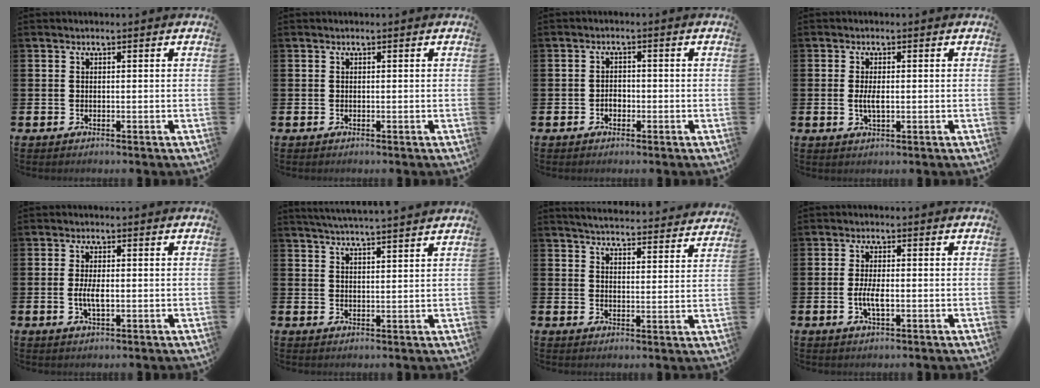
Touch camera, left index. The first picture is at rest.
{"total": 0.0}
{"total": 1.6, "force": [-0.6, 1.2, 0.8], "torque": [-0.013, 0.003, -0.014]}
{"total": 2.3, "force": [-0.1, 0.9, 2.2], "torque": [-0.038, 0.000, -0.003]}
{"total": 3.1, "force": [-0.3, 1.3, 2.8], "torque": [-0.050, 0.001, -0.006]}
{"total": 4.2, "force": [4.1, -0.7, 0.5], "torque": [-0.019, -0.020, 0.074]}
{"total": 4.9, "force": [4.8, 0.3, 0.5], "torque": [-0.023, -0.039, 0.084]}
{"total": 3.2, "force": [-0.6, 1.1, 2.9], "torque": [-0.049, 0.001, -0.012]}